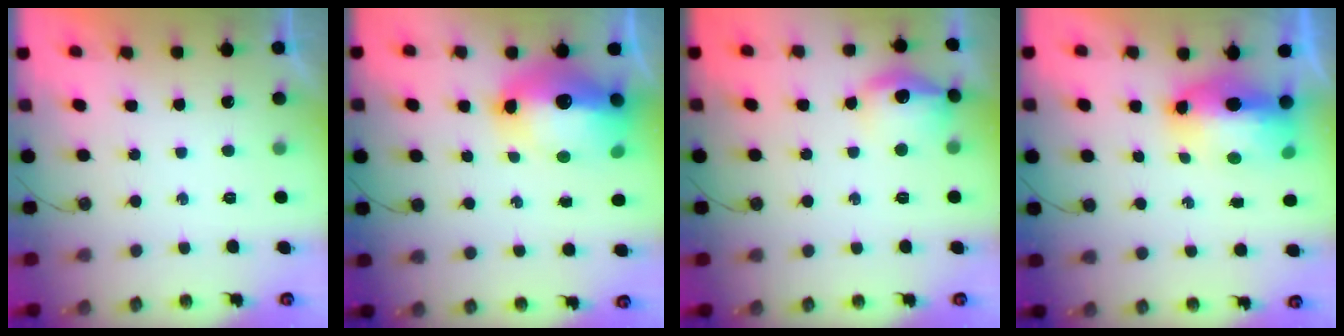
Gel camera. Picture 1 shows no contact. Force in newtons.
{"total": 18.0, "press": 17.4, "slide": 4.4}
{"total": 13.7, "press": 13.6, "slide": 1.0}
{"total": 11.3, "press": 11.2, "slide": 1.8}